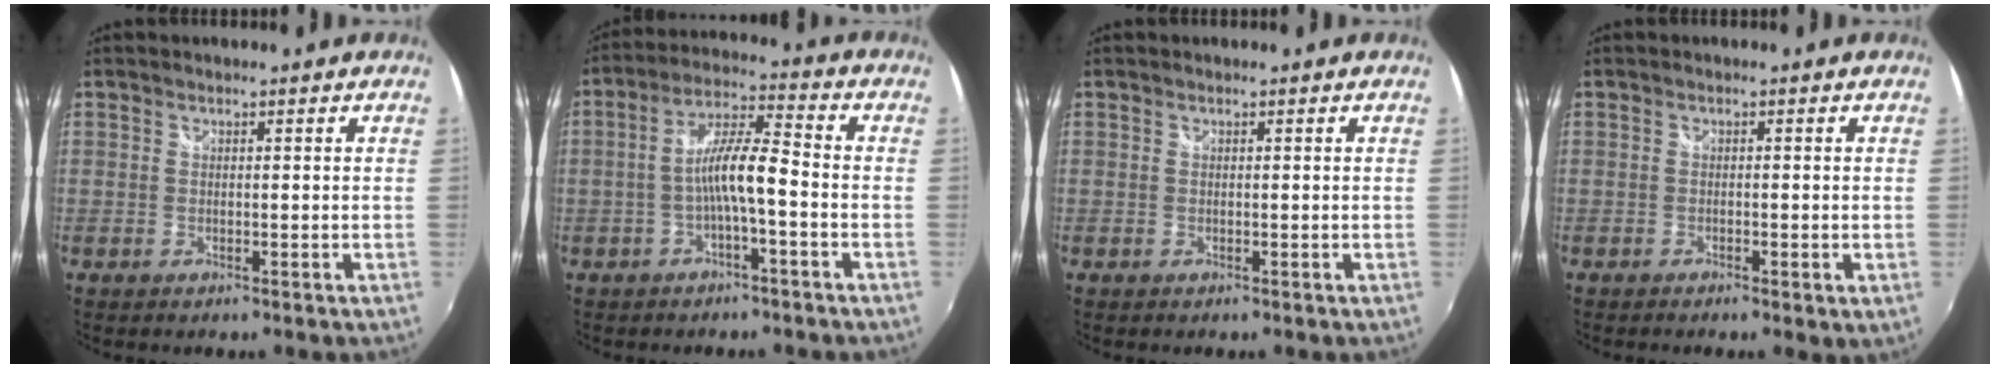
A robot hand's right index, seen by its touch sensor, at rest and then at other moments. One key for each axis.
{"total": 7.5, "fx": -2.4, "fy": 0.8, "fz": 7.1, "tx": -0.148, "ty": 0.014, "tz": -0.042}
{"total": 0.0}
{"total": 1.6, "fx": -0.5, "fy": 0.6, "fz": 1.4, "tx": -0.024, "ty": -0.006, "tz": -0.009}